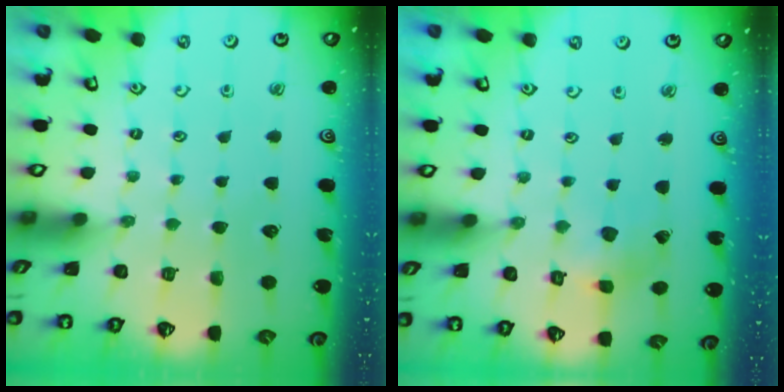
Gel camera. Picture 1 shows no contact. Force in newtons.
{"total": 2.0, "press": 2.0, "slide": 0.3}